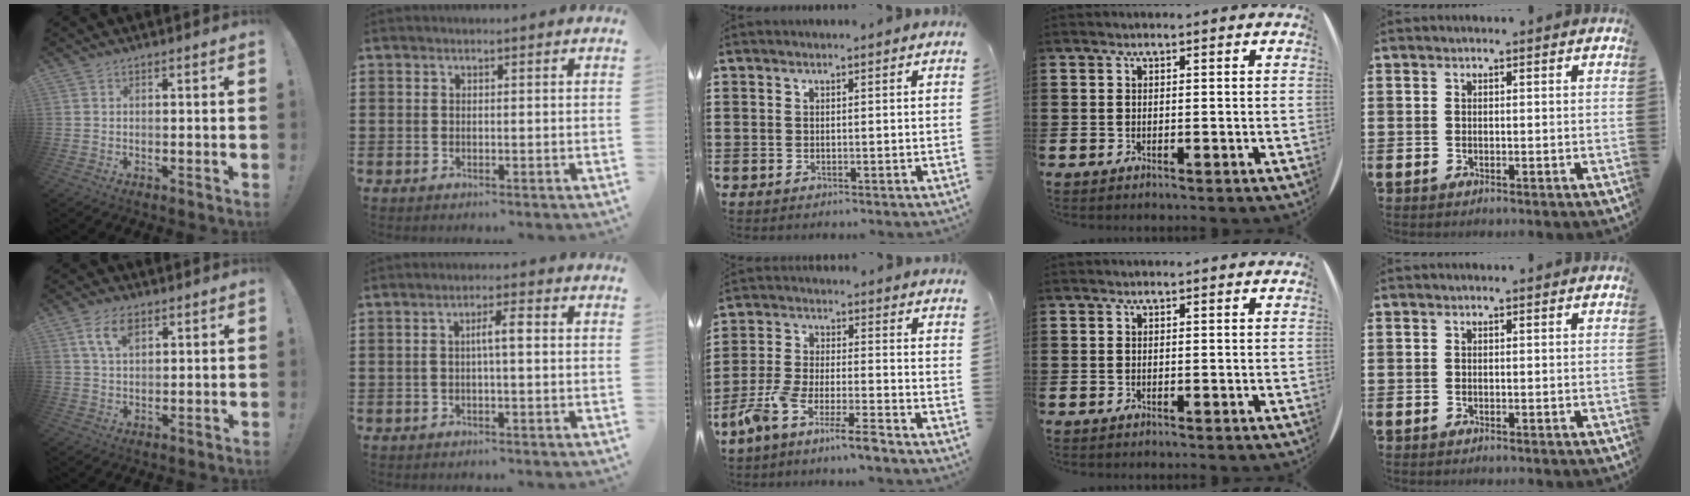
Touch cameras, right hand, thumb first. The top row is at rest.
{"thumb": {"total": 6.9, "force": [3.1, 3.8, 4.9], "torque": [-0.087, 0.001, 0.058]}, "index": {"total": 3.3, "force": [0.0, 0.5, 3.2], "torque": [-0.060, 0.005, -0.004]}, "middle": {"total": 7.1, "force": [-6.2, -0.2, 3.6], "torque": [-0.091, -0.015, -0.124]}}